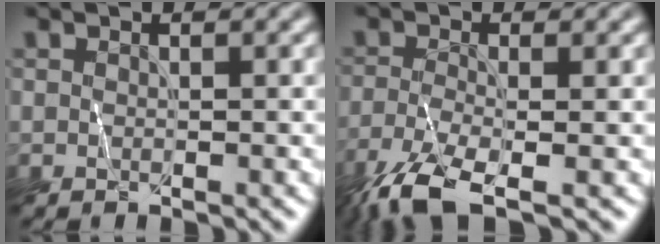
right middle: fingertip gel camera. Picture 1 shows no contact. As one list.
[{"total": 6.1, "force": [-4.2, 1.6, 4.2], "torque": [-0.091, -0.015, -0.090]}]